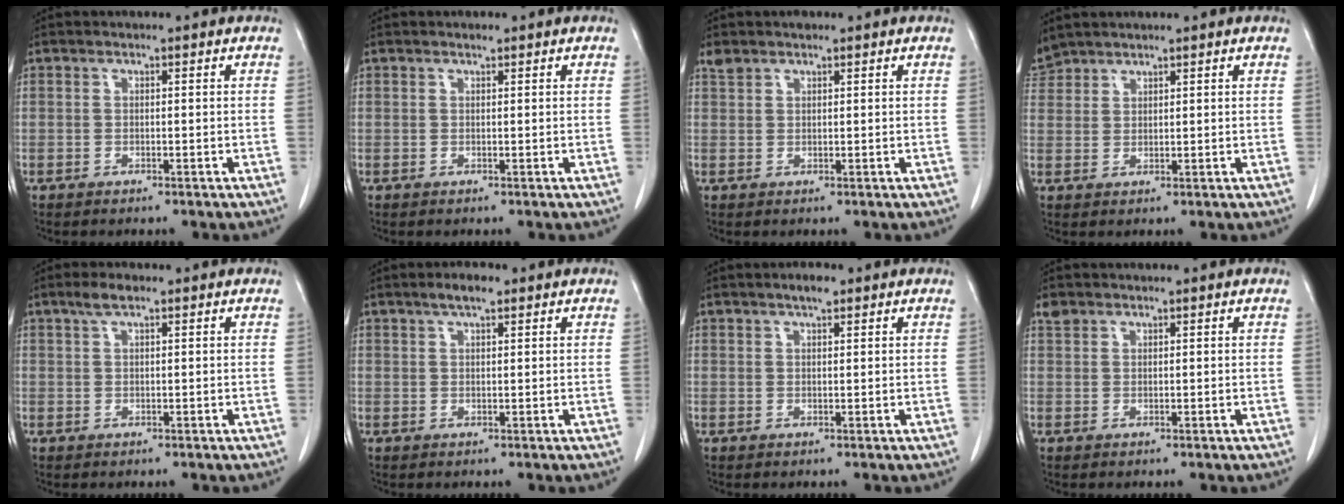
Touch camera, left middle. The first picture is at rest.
{"total": 0.5, "force": [0.5, 0.0, 0.2], "torque": [-0.012, -0.003, 0.010]}
{"total": 1.9, "force": [1.6, 0.7, 0.6], "torque": [-0.018, 0.012, 0.032]}
{"total": 3.3, "force": [3.2, 0.7, -0.1], "torque": [-0.005, 0.015, 0.068]}
{"total": 2.3, "force": [1.6, 0.6, 1.6], "torque": [-0.035, 0.009, 0.031]}
{"total": 3.1, "force": [2.1, 0.8, 2.1], "torque": [-0.040, 0.006, 0.036]}
{"total": 2.3, "force": [1.7, 0.5, 1.5], "torque": [-0.029, 0.004, 0.027]}
{"total": 1.3, "force": [1.1, 0.7, 0.2], "torque": [-0.007, 0.006, 0.022]}